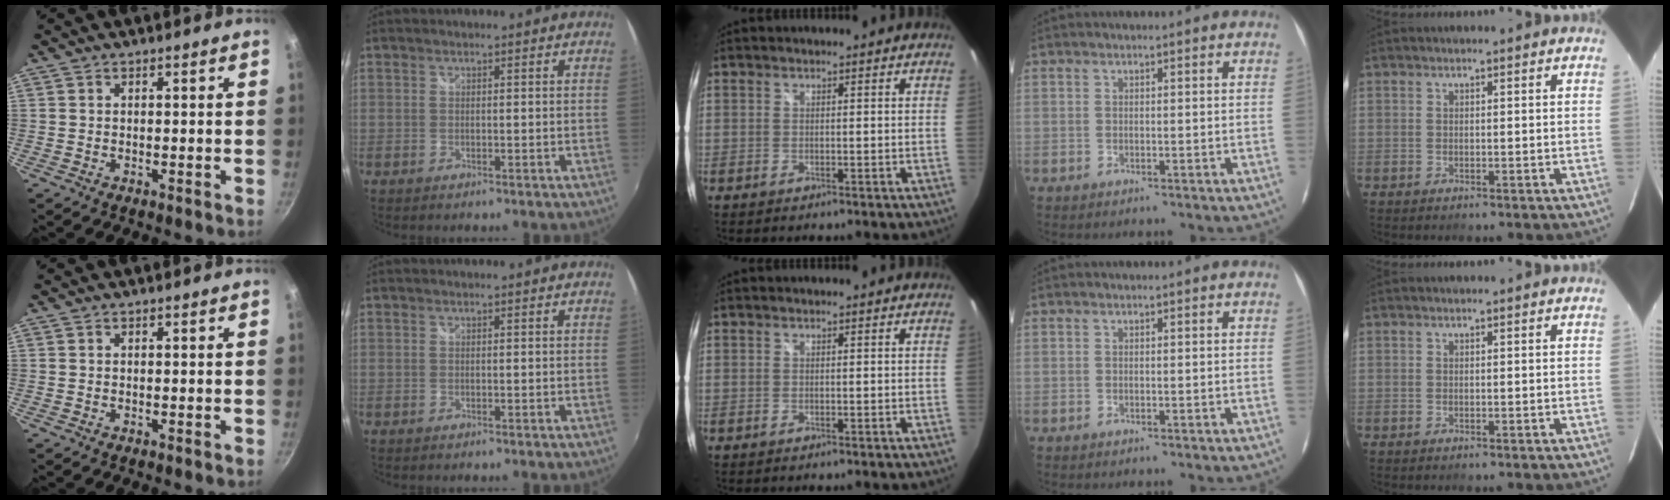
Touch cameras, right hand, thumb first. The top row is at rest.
{}